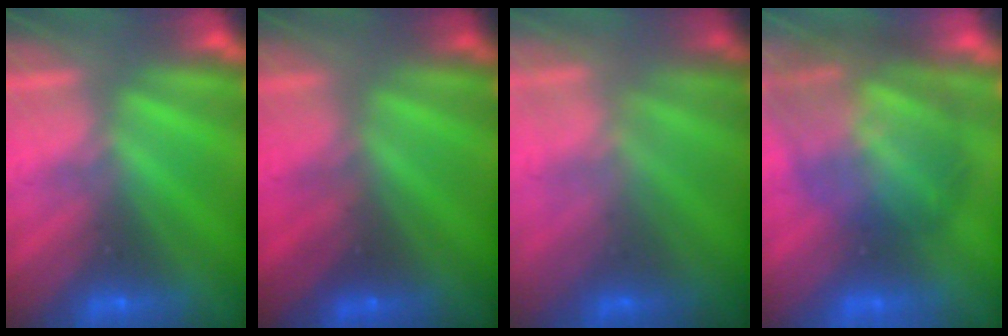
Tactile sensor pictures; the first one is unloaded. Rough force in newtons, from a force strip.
{"total": 2.2}
{"total": 3.8}
{"total": 7.7}